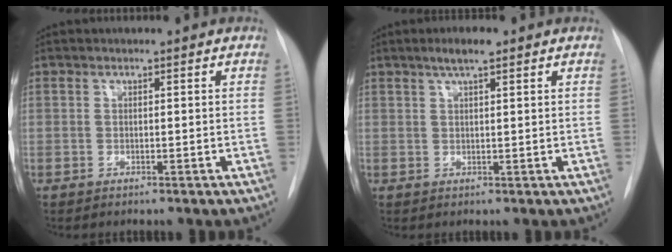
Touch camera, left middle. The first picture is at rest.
{"total": 3.2, "force": [2.1, 0.4, 2.3], "torque": [-0.048, 0.004, 0.036]}